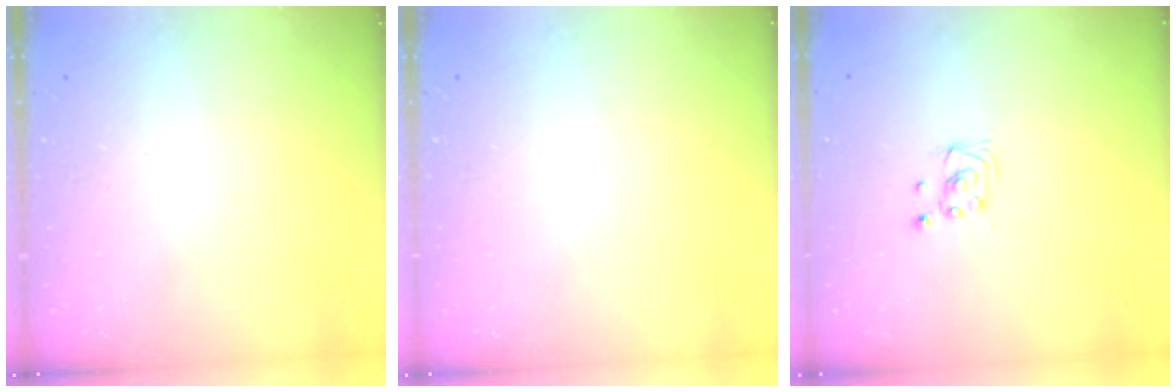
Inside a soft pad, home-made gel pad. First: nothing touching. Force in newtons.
{"total": 0.0}
{"total": 2.2, "press": 2.2, "slide": 0.2}